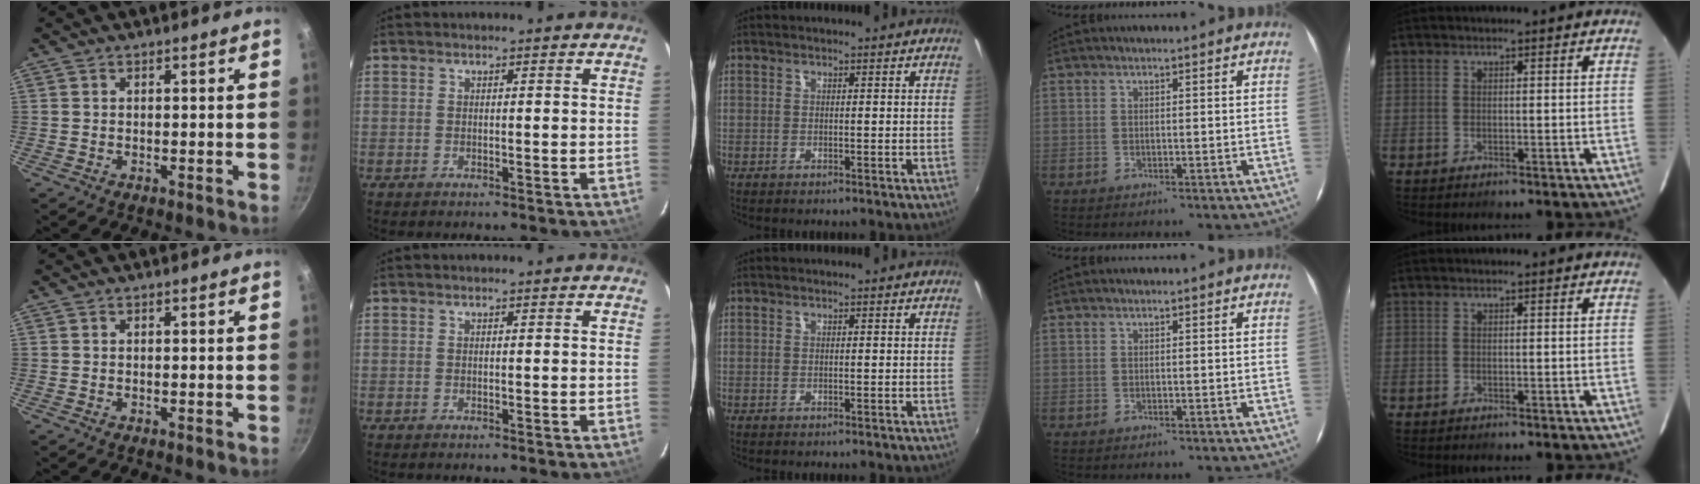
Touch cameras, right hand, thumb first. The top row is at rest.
{}